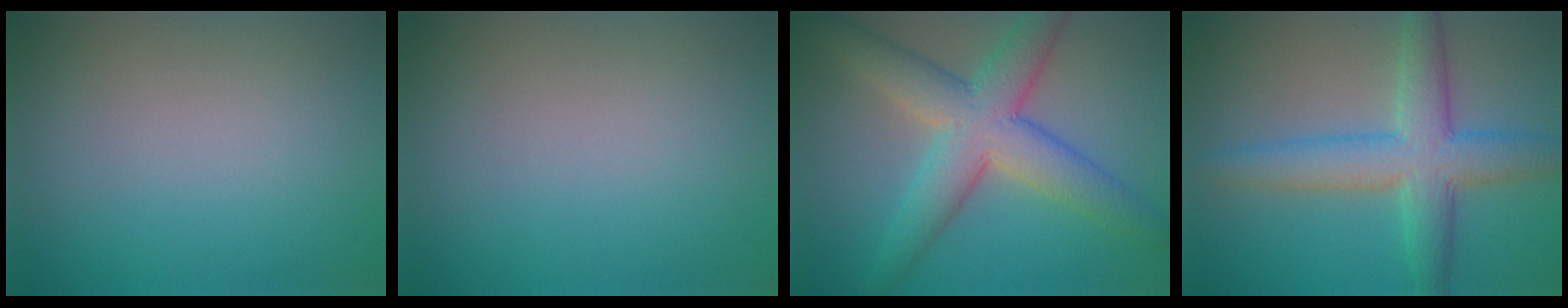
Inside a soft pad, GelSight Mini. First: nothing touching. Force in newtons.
{"total": 0.0}
{"total": 7.5, "press": 7.5, "slide": 0.2}
{"total": 6.1, "press": 6.1, "slide": 0.1}